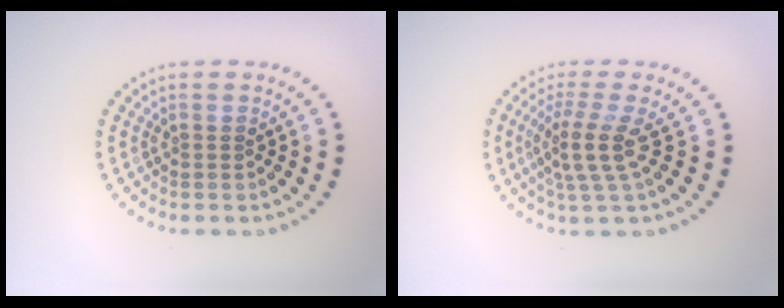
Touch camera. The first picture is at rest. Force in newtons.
{"total": 3.6, "press": 2.5, "slide": 2.6}